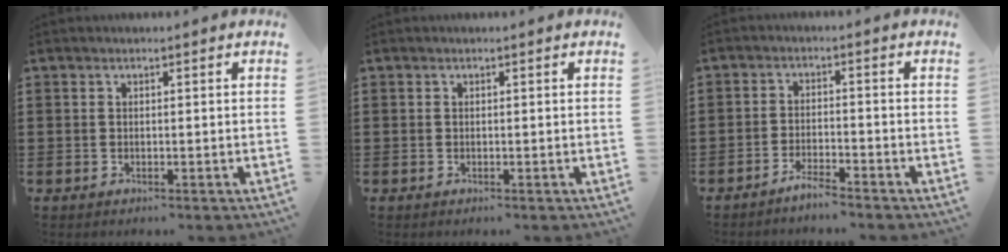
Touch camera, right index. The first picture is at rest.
{"total": 0.0}
{"total": 2.6, "force": [-2.5, 0.1, 0.8], "torque": [-0.014, 0.005, -0.049]}